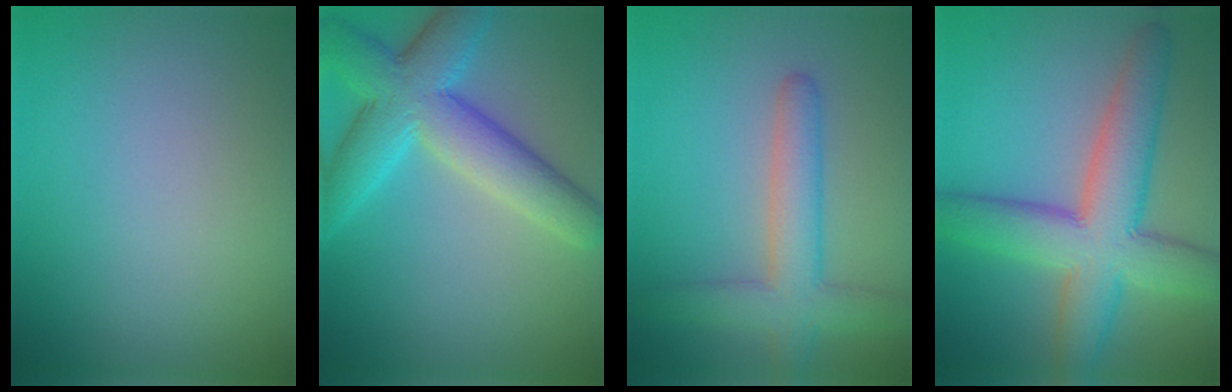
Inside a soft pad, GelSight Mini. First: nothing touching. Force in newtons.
{"total": 7.9, "press": 7.9, "slide": 0.0}
{"total": 4.8, "press": 4.8, "slide": 0.3}
{"total": 9.0, "press": 9.0, "slide": 0.6}